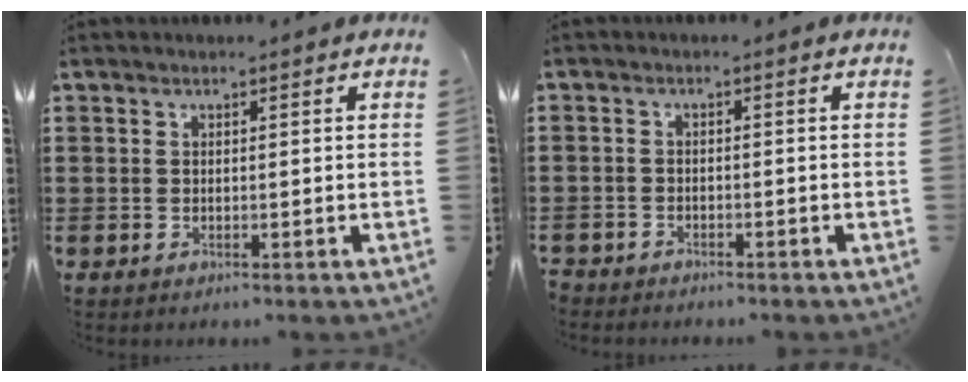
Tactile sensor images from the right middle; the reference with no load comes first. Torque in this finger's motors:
{"motor_torque": [-0.64, -1.00, -0.28, -0.10]}